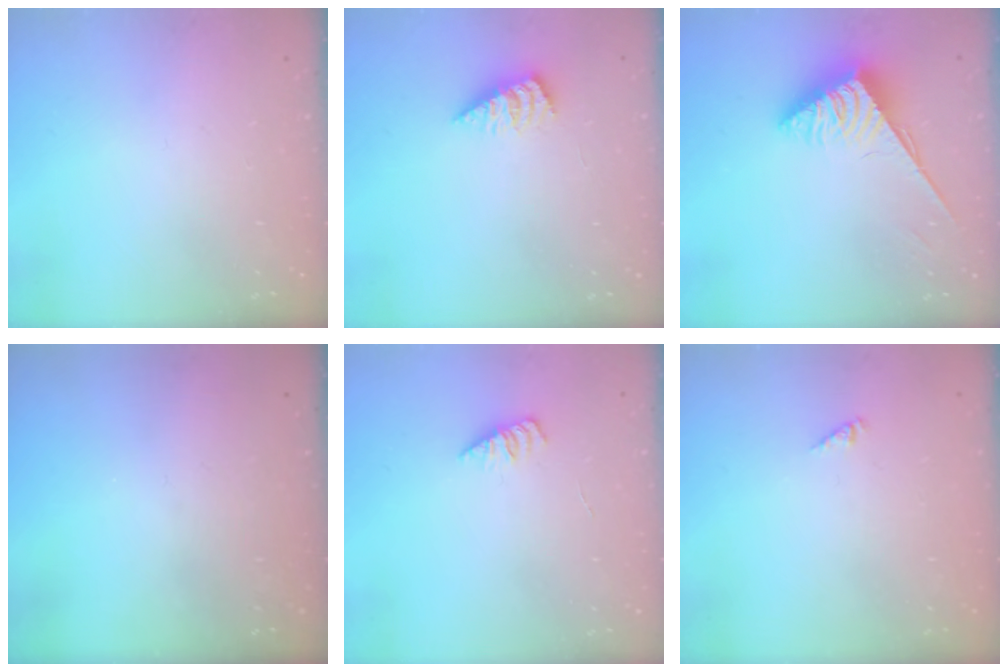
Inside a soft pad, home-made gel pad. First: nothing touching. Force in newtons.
{"total": 2.9, "press": 2.9, "slide": 0.3}
{"total": 3.7, "press": 3.7, "slide": 0.5}
{"total": 0.0}
{"total": 1.7, "press": 1.7, "slide": 0.3}
{"total": 0.0}